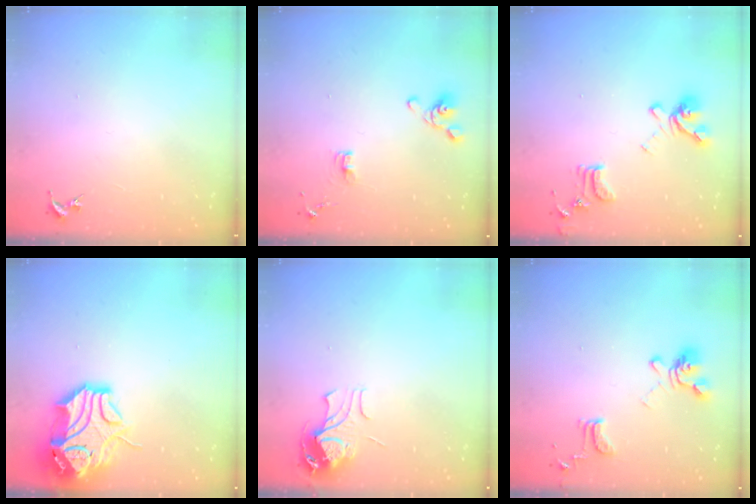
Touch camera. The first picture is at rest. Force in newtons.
{"total": 7.7, "press": 7.3, "slide": 2.3}
{"total": 15.5, "press": 15.4, "slide": 1.5}
{"total": 15.5, "press": 15.3, "slide": 2.3}
{"total": 9.5, "press": 9.5, "slide": 1.1}
{"total": 14.3, "press": 14.3, "slide": 1.3}